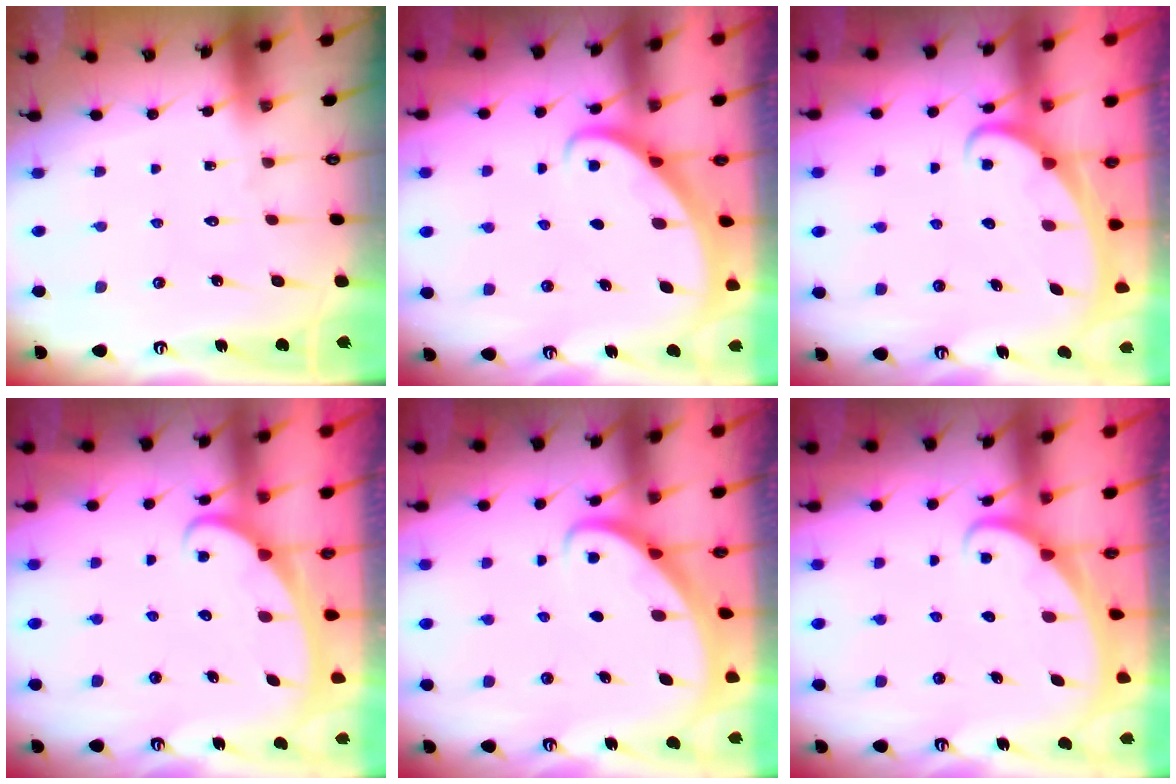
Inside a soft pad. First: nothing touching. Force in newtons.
{"total": 2.8, "press": 2.8, "slide": 0.2}
{"total": 2.4, "press": 2.3, "slide": 0.3}
{"total": 2.5, "press": 2.4, "slide": 0.3}
{"total": 2.6, "press": 2.6, "slide": 0.3}
{"total": 1.9, "press": 1.9, "slide": 0.1}